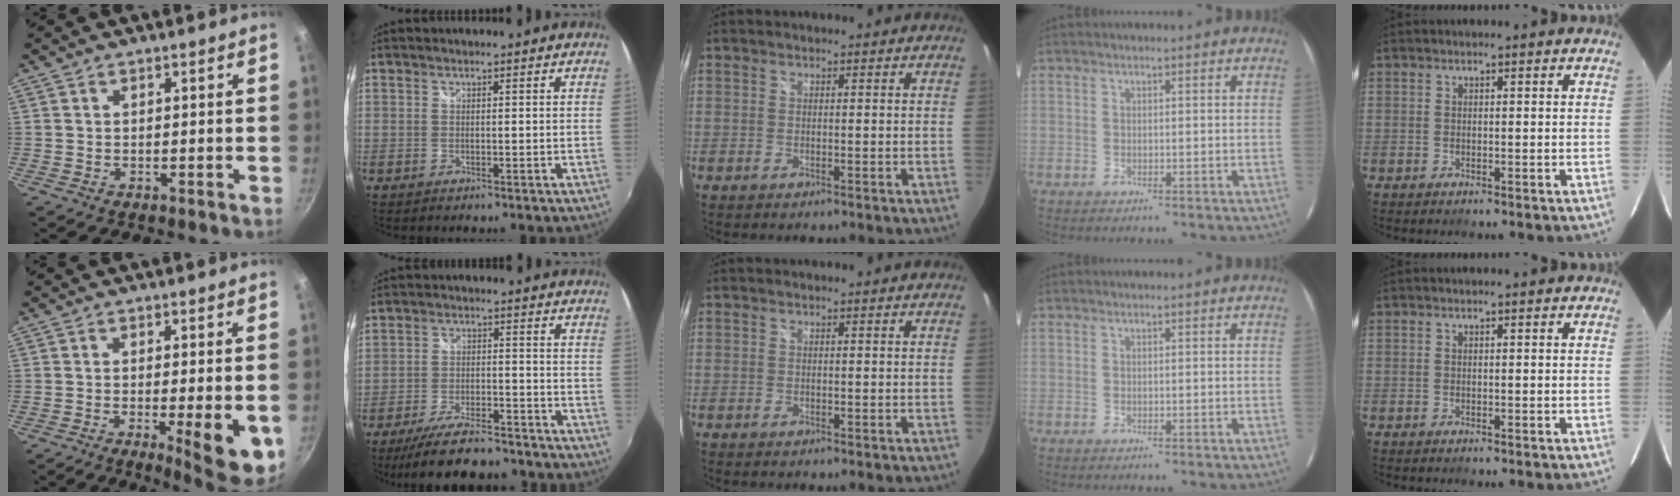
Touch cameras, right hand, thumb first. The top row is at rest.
{"thumb": {"total": 10.1, "force": [-2.9, 1.9, 9.5], "torque": [-0.120, -0.004, -0.034]}, "index": {"total": 13.9, "force": [-11.9, 4.0, 5.9], "torque": [-0.128, -0.003, -0.178]}}